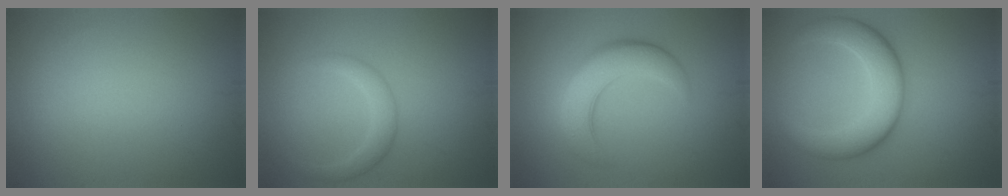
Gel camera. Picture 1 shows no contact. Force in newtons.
{"total": 2.1, "press": 2.1, "slide": 0.1}
{"total": 5.6, "press": 5.5, "slide": 0.4}
{"total": 6.6, "press": 6.6, "slide": 0.3}